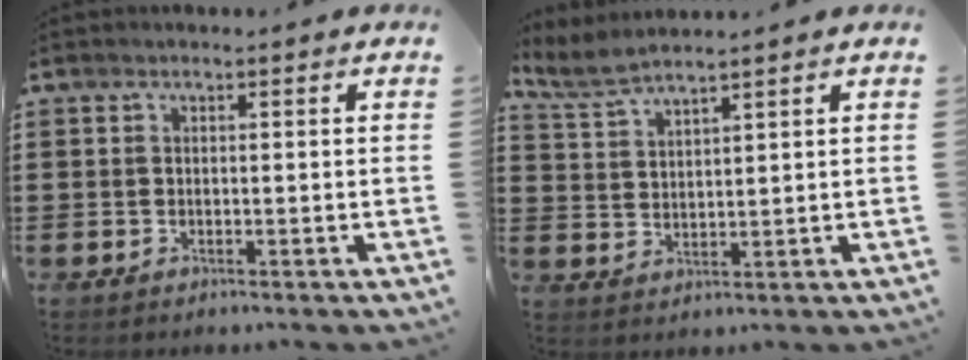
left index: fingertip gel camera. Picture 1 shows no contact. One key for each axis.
{"total": 3.9, "fx": 3.6, "fy": 0.2, "fz": 1.4, "tx": -0.039, "ty": -0.007, "tz": 0.066}